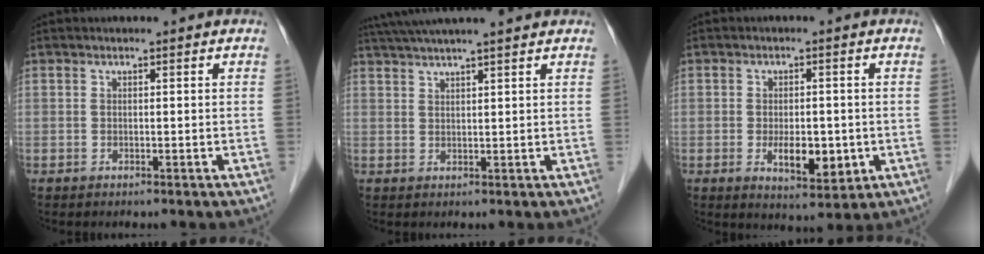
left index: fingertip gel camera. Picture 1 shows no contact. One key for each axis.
{"total": 12.0, "fx": 10.4, "fy": 0.1, "fz": 5.9, "tx": -0.103, "ty": 0.042, "tz": 0.150}
{"total": 6.3, "fx": -1.4, "fy": 2.8, "fz": 5.5, "tx": -0.089, "ty": -0.008, "tz": -0.012}